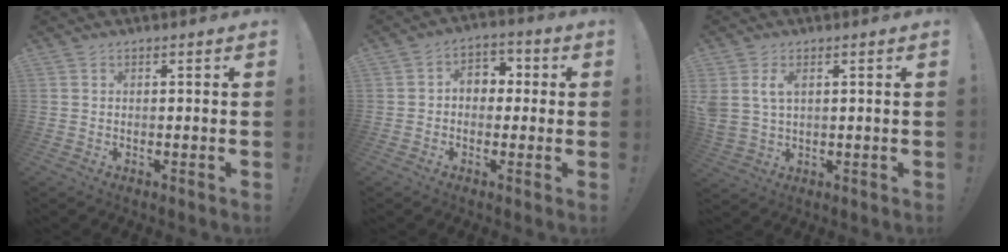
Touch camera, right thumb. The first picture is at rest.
{"total": 6.8, "force": [0.4, 5.4, 4.1], "torque": [-0.064, 0.015, 0.011]}
{"total": 5.6, "force": [2.3, 3.4, 3.7], "torque": [-0.081, -0.003, 0.046]}